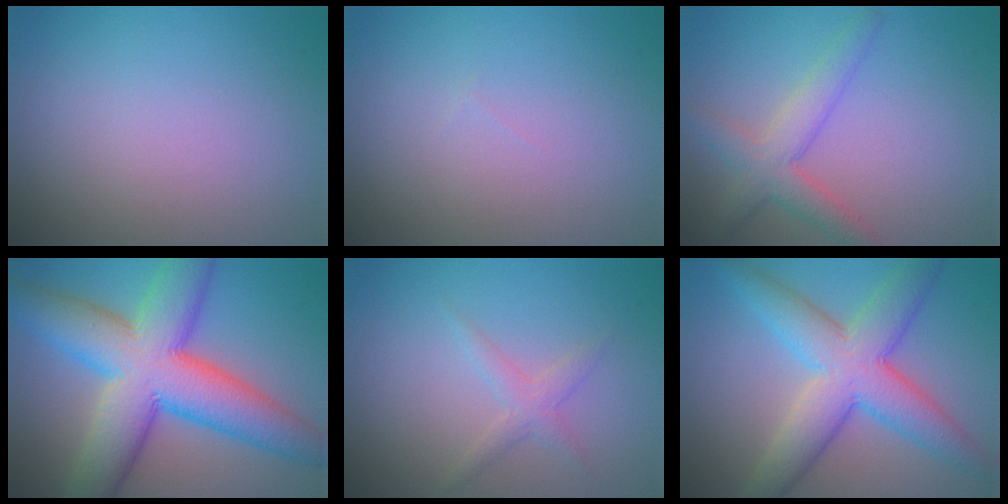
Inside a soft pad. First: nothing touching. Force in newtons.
{"total": 0.0}
{"total": 3.6, "press": 3.6, "slide": 0.1}
{"total": 12.2, "press": 12.2, "slide": 0.2}
{"total": 1.5, "press": 1.5, "slide": 0.1}
{"total": 7.7, "press": 7.7, "slide": 0.3}